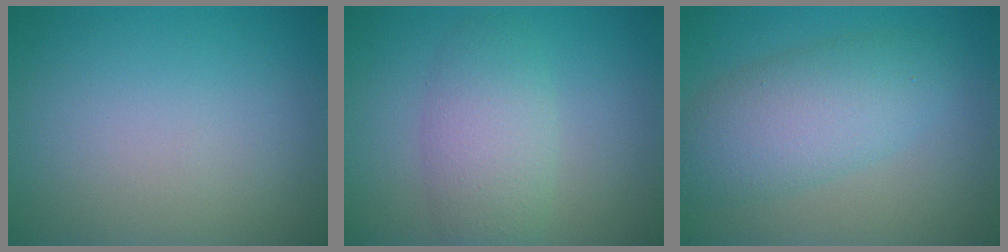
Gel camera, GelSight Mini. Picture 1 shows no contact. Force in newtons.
{"total": 4.1, "press": 4.1, "slide": 0.2}
{"total": 5.6, "press": 5.6, "slide": 0.1}